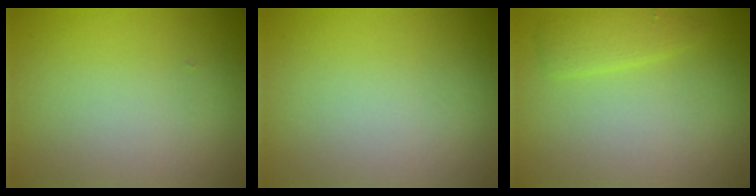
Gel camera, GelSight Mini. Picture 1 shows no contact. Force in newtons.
{"total": 0.0}
{"total": 1.8, "press": 1.8, "slide": 0.2}